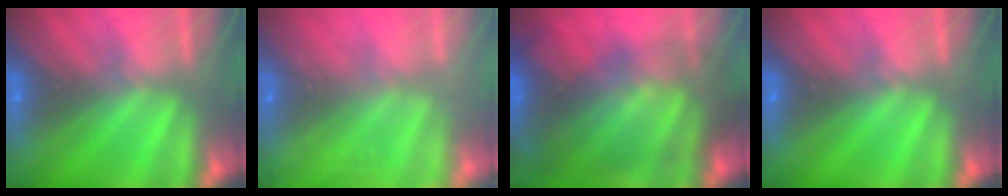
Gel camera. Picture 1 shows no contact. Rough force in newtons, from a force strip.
{"total": 6.1}
{"total": 9.8}
{"total": 0.0}